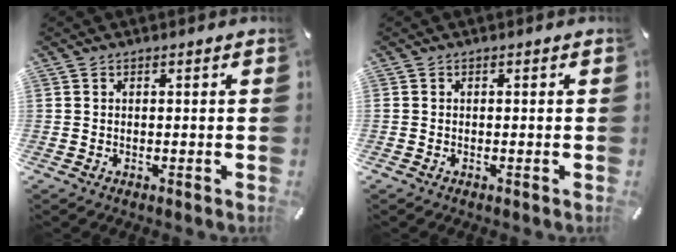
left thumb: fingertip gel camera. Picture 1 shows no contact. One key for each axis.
{"total": 0.0}